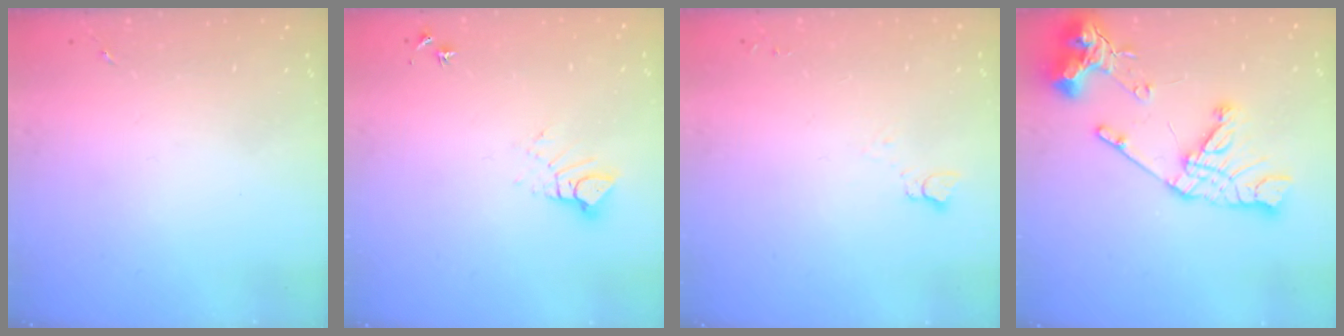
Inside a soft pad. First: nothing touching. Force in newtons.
{"total": 6.3, "press": 6.3, "slide": 0.5}
{"total": 2.5, "press": 2.5, "slide": 0.1}
{"total": 21.3, "press": 21.2, "slide": 2.3}